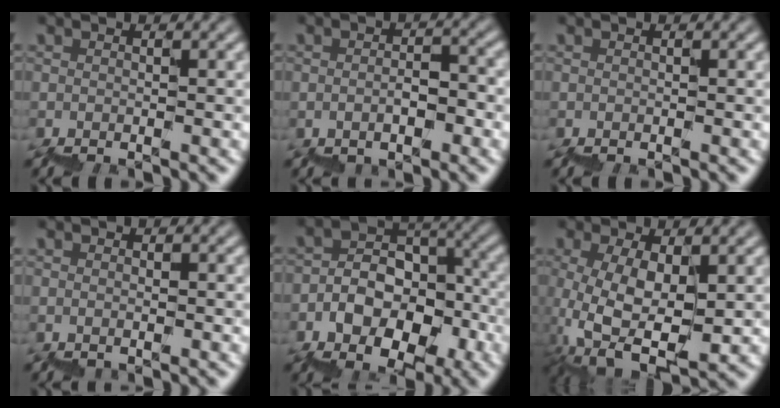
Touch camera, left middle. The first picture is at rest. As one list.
[{"total": 1.8, "force": [-0.5, 1.0, 1.4], "torque": [-0.018, 0.011, -0.007]}, {"total": 0.0}, {"total": 0.0}, {"total": 7.8, "force": [-2.6, 5.8, 4.5], "torque": [-0.057, 0.037, -0.044]}, {"total": 6.2, "force": [2.2, 3.0, 5.0], "torque": [-0.109, -0.008, 0.053]}]